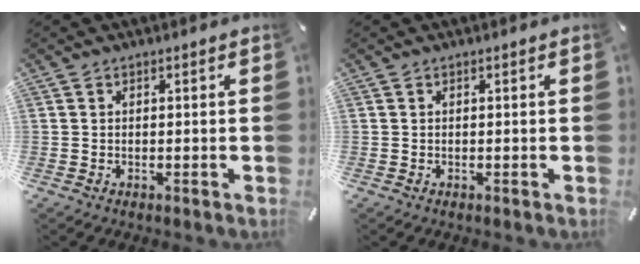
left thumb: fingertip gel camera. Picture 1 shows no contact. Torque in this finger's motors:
{"motor_torque": [0.00, 0.00, 0.00, 0.00, 0.00]}